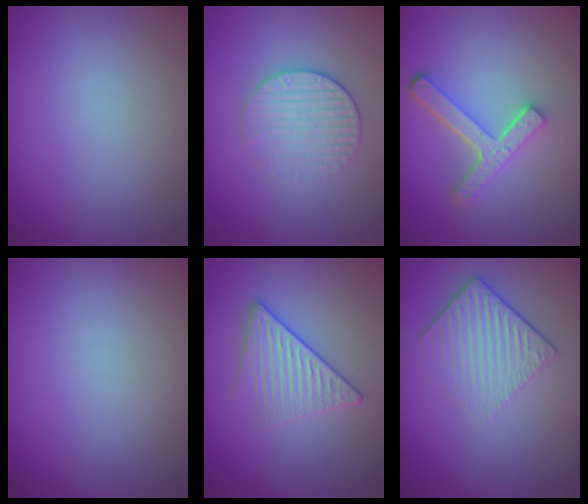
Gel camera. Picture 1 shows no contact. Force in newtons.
{"total": 3.1, "press": 2.7, "slide": 1.5}
{"total": 4.2, "press": 3.3, "slide": 2.6}
{"total": 0.0}
{"total": 3.3, "press": 3.0, "slide": 1.3}
{"total": 4.5, "press": 2.9, "slide": 3.3}